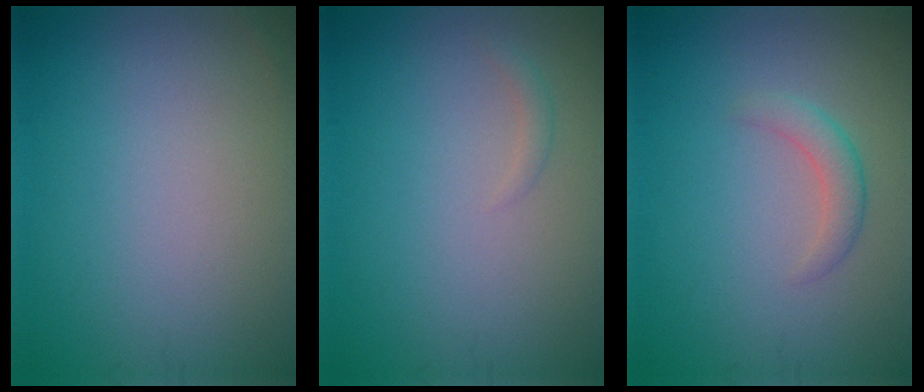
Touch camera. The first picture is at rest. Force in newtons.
{"total": 0.7, "press": 0.7, "slide": 0.1}
{"total": 1.8, "press": 1.8, "slide": 0.2}